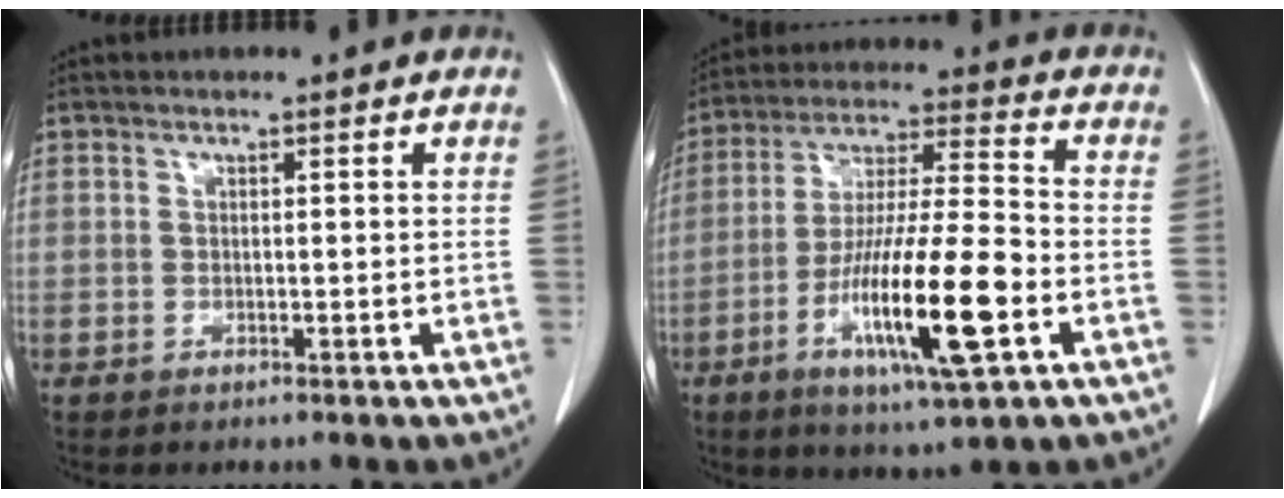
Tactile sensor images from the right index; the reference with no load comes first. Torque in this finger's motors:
{"motor_torque": [1.61, -0.53, 0.81, 0.21]}